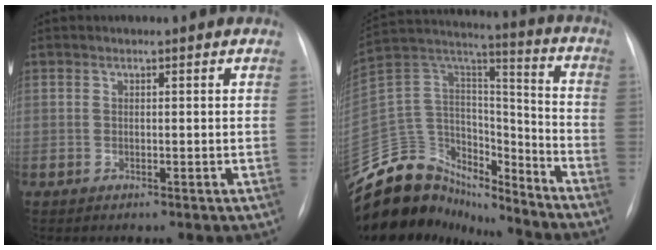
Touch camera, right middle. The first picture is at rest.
{"total": 21.7, "force": [-19.3, 8.5, 4.9], "torque": [-0.121, 0.072, -0.318]}